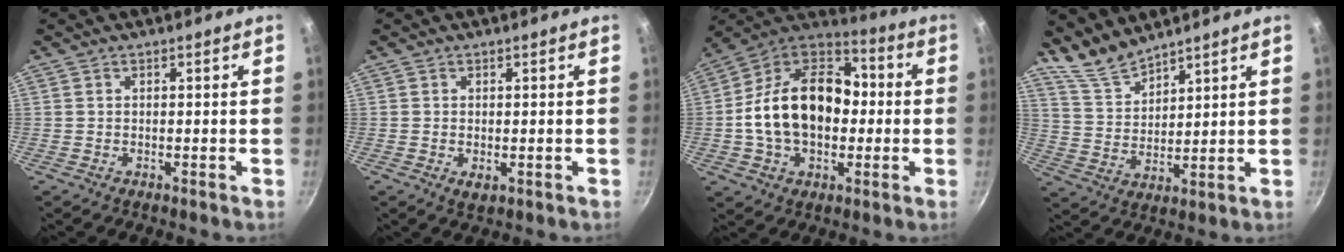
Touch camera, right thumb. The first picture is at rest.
{"total": 1.9, "force": [-0.3, 1.1, 1.5], "torque": [-0.024, -0.007, -0.002]}
{"total": 21.6, "force": [-0.7, 14.9, 15.6], "torque": [-0.239, 0.047, -0.026]}
{"total": 7.1, "force": [6.7, 1.6, 1.8], "torque": [-0.029, -0.045, 0.145]}